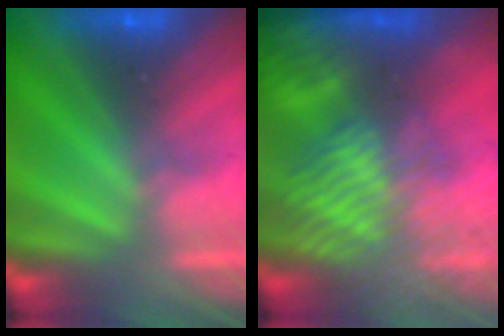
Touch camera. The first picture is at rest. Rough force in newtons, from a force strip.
{"total": 11.8}